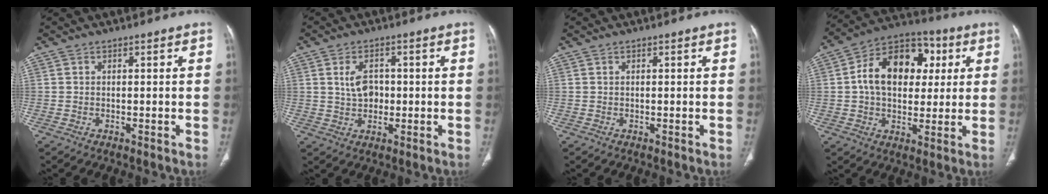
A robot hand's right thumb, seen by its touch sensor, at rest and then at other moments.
{"total": 5.0, "force": [0.6, 3.5, 3.5], "torque": [-0.051, 0.004, 0.013]}
{"total": 0.0}
{"total": 17.1, "force": [3.1, 12.0, 11.8], "torque": [-0.155, 0.017, 0.041]}